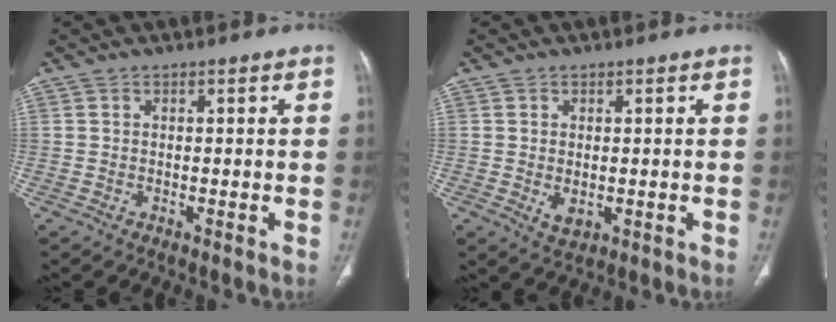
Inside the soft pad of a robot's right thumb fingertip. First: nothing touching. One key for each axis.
{"total": 3.0, "fx": -0.3, "fy": 1.9, "fz": 2.4, "tx": -0.036, "ty": -0.006, "tz": 0.005}